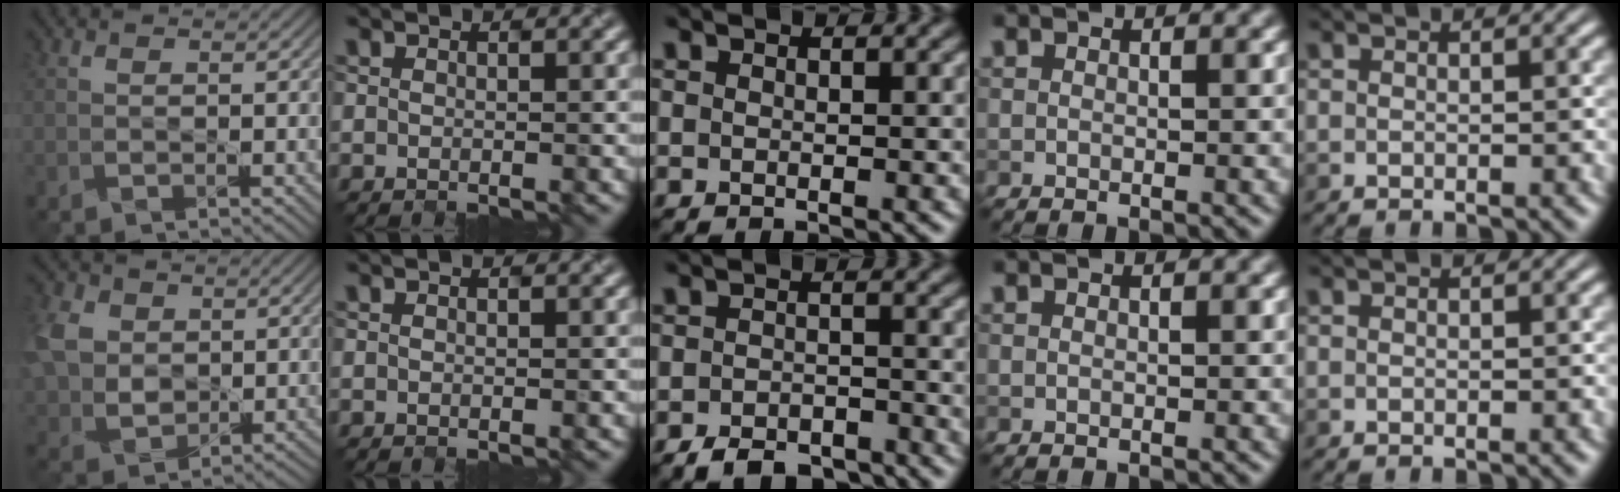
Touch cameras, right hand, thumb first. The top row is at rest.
{"thumb": {"total": 7.6, "force": [1.8, 6.0, 4.3], "torque": [-0.133, 0.011, 0.033]}, "middle": {"total": 4.2, "force": [-3.5, 1.8, 1.6], "torque": [-0.019, -0.005, -0.058]}}